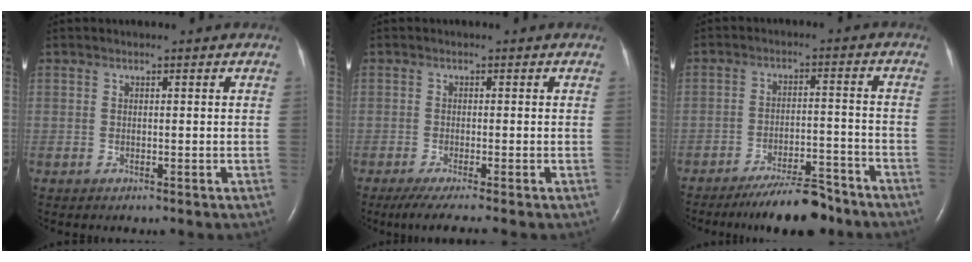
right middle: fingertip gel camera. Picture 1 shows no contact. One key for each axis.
{"total": 4.9, "fx": -3.9, "fy": -0.7, "fz": 2.9, "tx": -0.041, "ty": -0.015, "tz": -0.066}
{"total": 8.9, "fx": -7.7, "fy": 1.5, "fz": 4.1, "tx": -0.059, "ty": -0.006, "tz": -0.128}